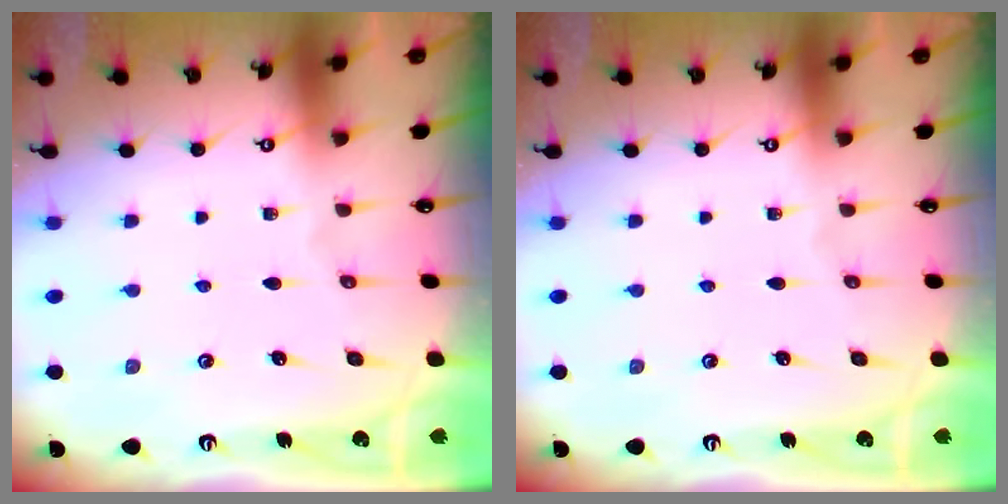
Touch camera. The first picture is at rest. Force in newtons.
{"total": 0.0}